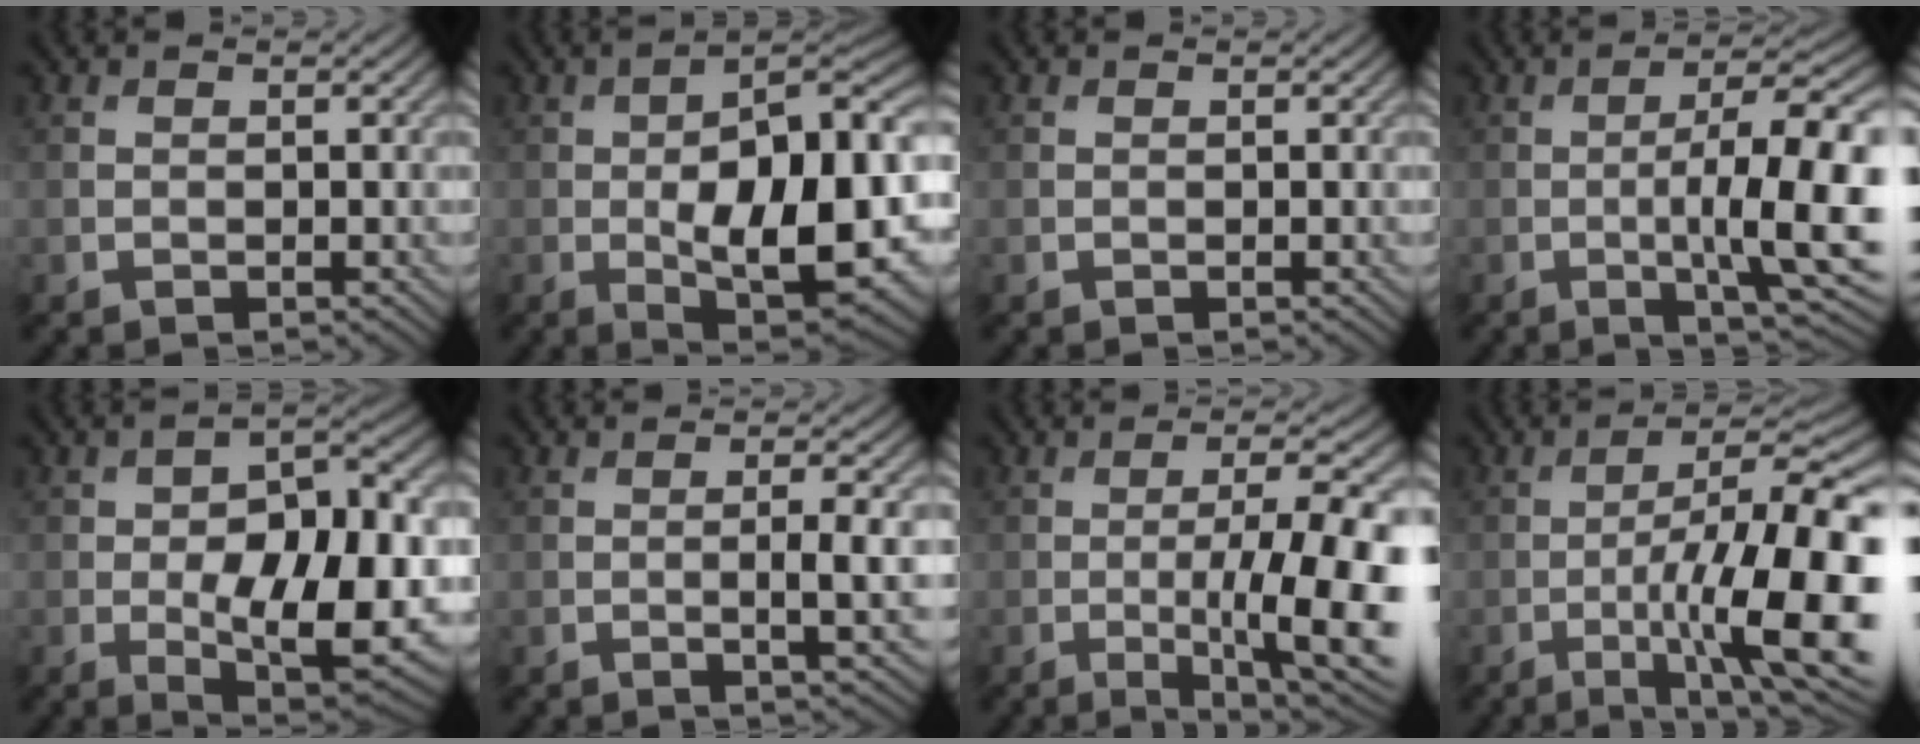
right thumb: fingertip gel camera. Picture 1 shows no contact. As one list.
[{"total": 16.8, "force": [-2.0, 7.1, 15.1], "torque": [-0.225, -0.018, -0.022]}, {"total": 0.0}, {"total": 12.9, "force": [-2.0, 3.2, 12.3], "torque": [-0.187, -0.001, -0.026]}, {"total": 15.1, "force": [-1.9, 7.5, 13.0], "torque": [-0.201, -0.027, -0.011]}, {"total": 3.9, "force": [-0.3, 0.7, 3.9], "torque": [-0.069, 0.001, -0.004]}, {"total": 13.7, "force": [-2.8, 3.6, 12.9], "torque": [-0.169, -0.004, -0.042]}, {"total": 16.1, "force": [-4.8, 4.2, 14.8], "torque": [-0.227, 0.000, -0.075]}]